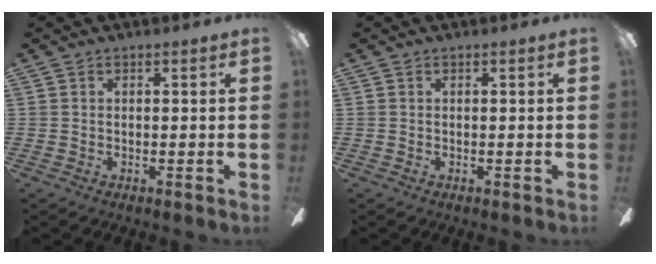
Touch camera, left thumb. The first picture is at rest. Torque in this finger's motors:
{"motor_torque": [0.01, 0.01, -0.08, 0.09, 0.00]}